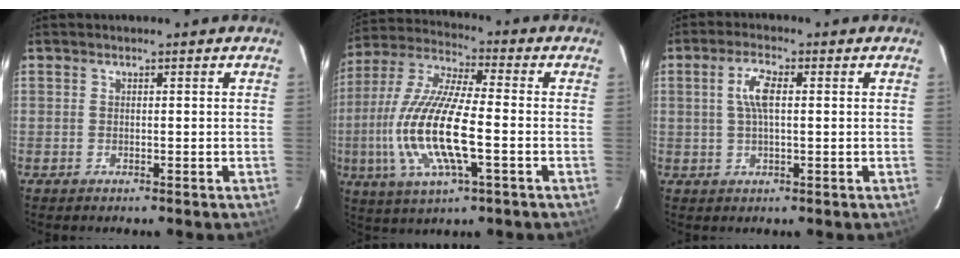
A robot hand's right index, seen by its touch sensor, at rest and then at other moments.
{"total": 17.8, "force": [-3.6, 4.5, 16.9], "torque": [-0.352, -0.010, -0.072]}
{"total": 4.9, "force": [0.9, 1.7, 4.5], "torque": [-0.089, 0.009, 0.018]}